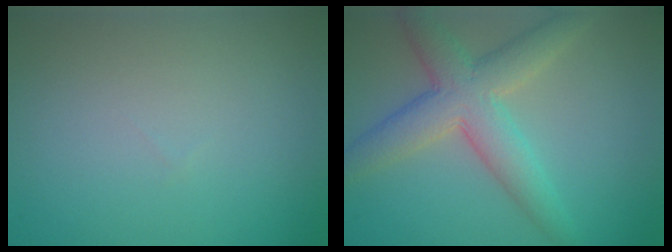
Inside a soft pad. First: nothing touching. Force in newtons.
{"total": 5.9, "press": 5.9, "slide": 0.2}